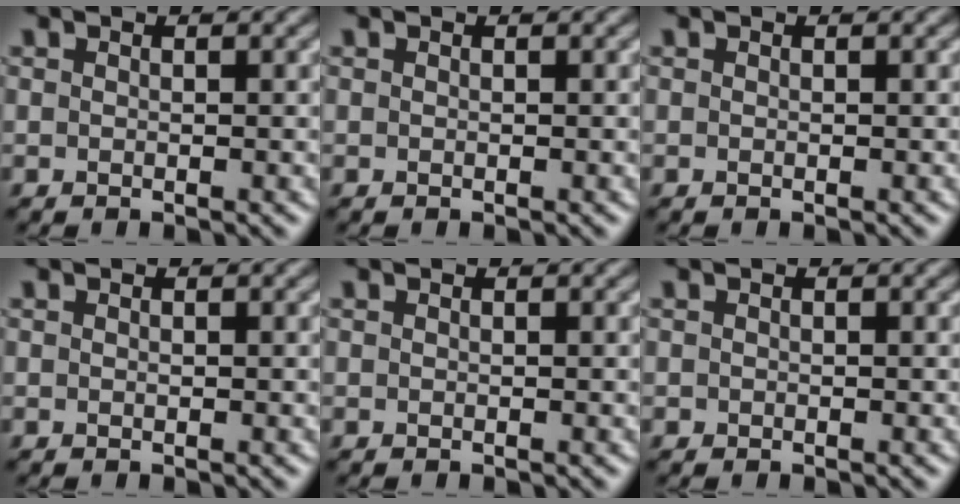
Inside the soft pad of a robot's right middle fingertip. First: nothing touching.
{"total": 0.0}
{"total": 0.0}
{"total": 0.0}
{"total": 0.0}
{"total": 0.0}